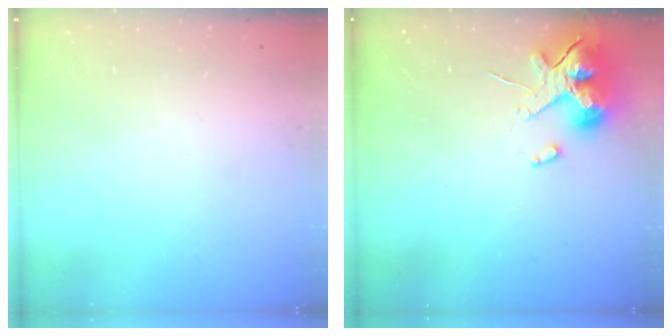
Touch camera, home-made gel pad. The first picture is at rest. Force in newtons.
{"total": 12.6, "press": 12.4, "slide": 1.9}